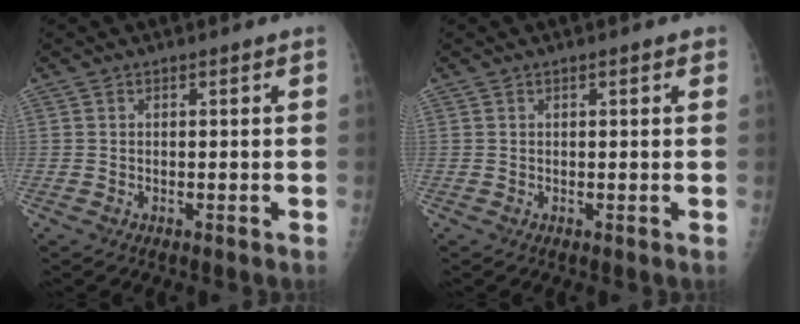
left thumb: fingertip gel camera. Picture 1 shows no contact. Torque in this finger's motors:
{"motor_torque": [-0.03, 0.17, -0.18, -0.19, 0.03]}